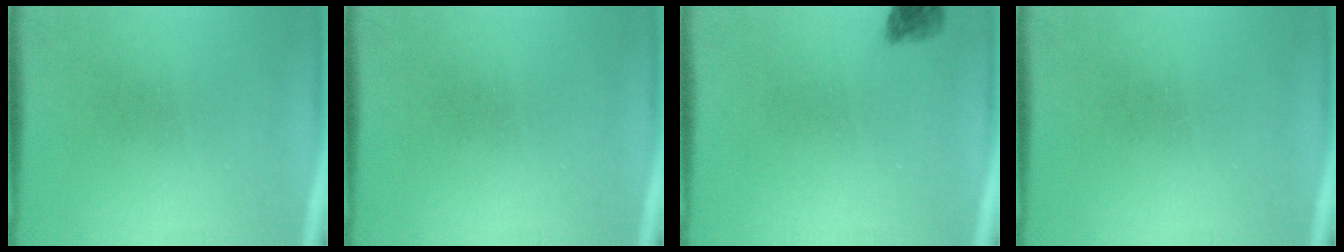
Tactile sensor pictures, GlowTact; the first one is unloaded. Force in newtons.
{"total": 0.0}
{"total": 2.4}
{"total": 0.0}